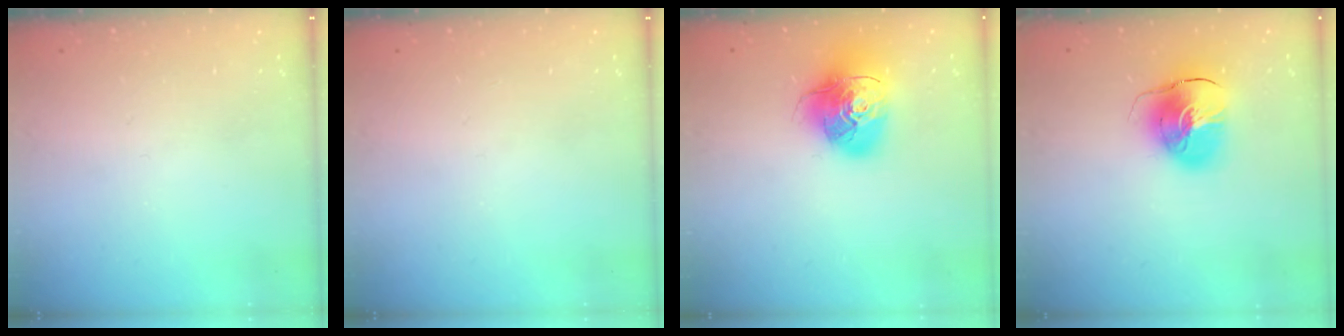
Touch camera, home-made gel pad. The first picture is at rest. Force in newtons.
{"total": 0.0}
{"total": 15.9, "press": 15.8, "slide": 2.3}
{"total": 11.5, "press": 11.4, "slide": 1.5}